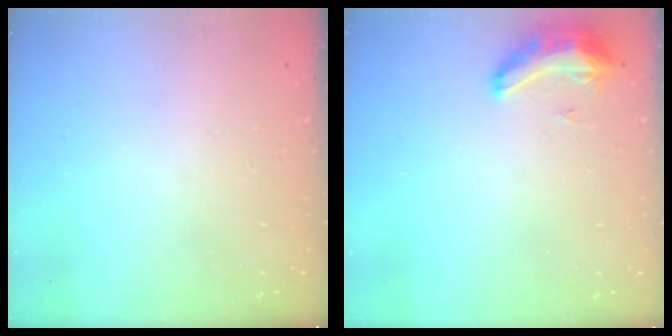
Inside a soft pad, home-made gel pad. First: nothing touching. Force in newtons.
{"total": 8.7, "press": 8.4, "slide": 2.3}